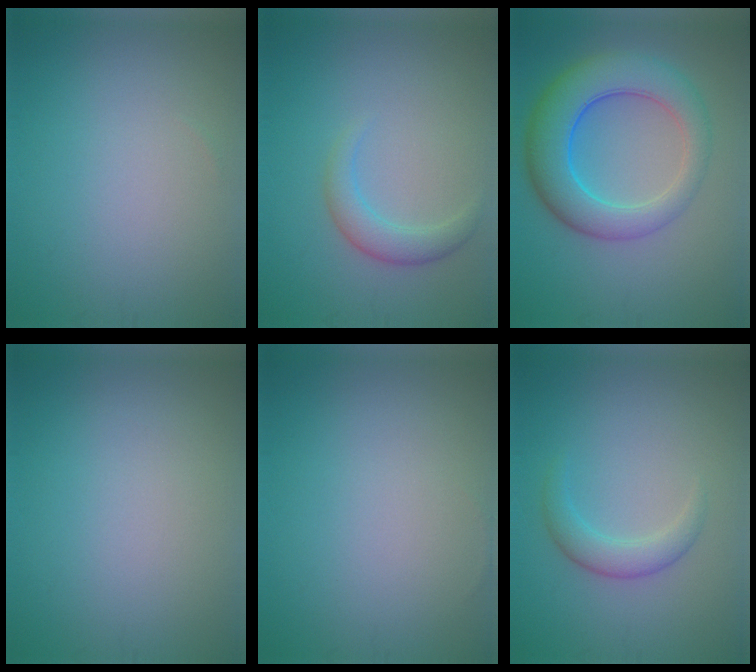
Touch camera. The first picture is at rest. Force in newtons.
{"total": 2.4, "press": 2.4, "slide": 0.2}
{"total": 7.9, "press": 7.8, "slide": 0.3}
{"total": 0.0}
{"total": 0.0}
{"total": 2.4, "press": 2.4, "slide": 0.1}